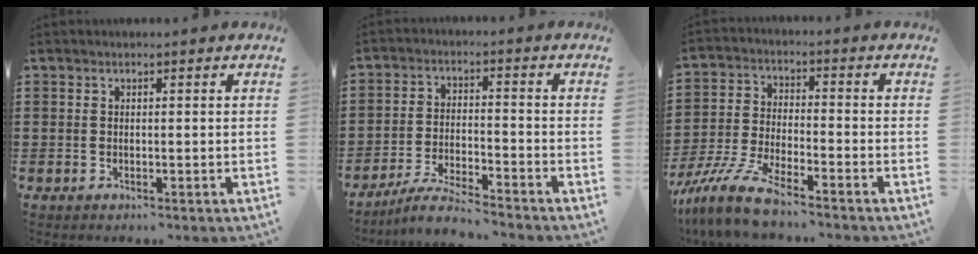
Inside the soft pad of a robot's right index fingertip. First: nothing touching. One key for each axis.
{"total": 5.4, "fx": -5.1, "fy": -0.2, "fz": 2.0, "tx": -0.048, "ty": -0.011, "tz": -0.098}
{"total": 8.0, "fx": -7.0, "fy": 0.3, "fz": 3.8, "tx": -0.101, "ty": -0.009, "tz": -0.144}